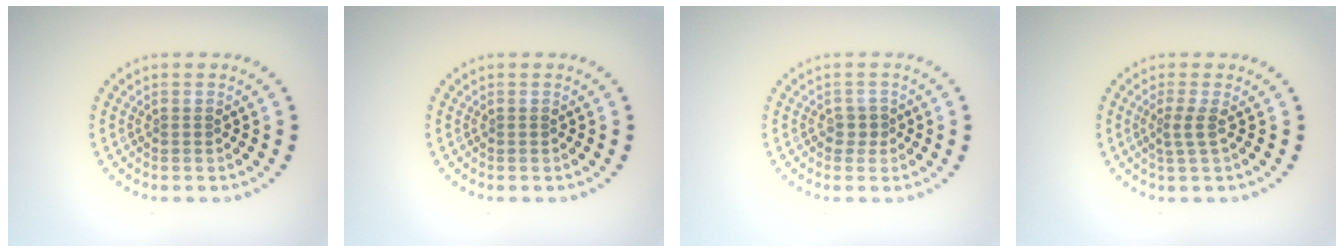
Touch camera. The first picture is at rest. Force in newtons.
{"total": 0.0}
{"total": 0.9, "press": 0.7, "slide": 0.6}
{"total": 1.7, "press": 1.1, "slide": 1.3}